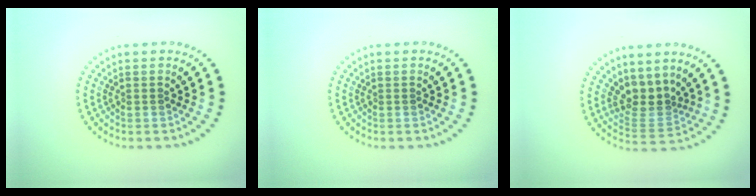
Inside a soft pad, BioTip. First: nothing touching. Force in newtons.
{"total": 0.0}
{"total": 3.1, "press": 2.4, "slide": 2.0}